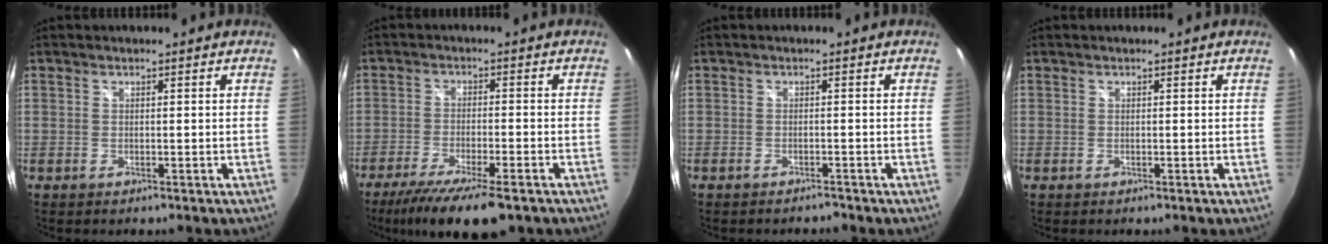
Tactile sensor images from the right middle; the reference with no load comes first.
{"total": 13.2, "force": [-9.8, 2.4, 8.6], "torque": [-0.173, -0.043, -0.162]}
{"total": 1.7, "force": [-1.6, 0.3, 0.4], "torque": [-0.012, -0.005, -0.027]}
{"total": 0.0}